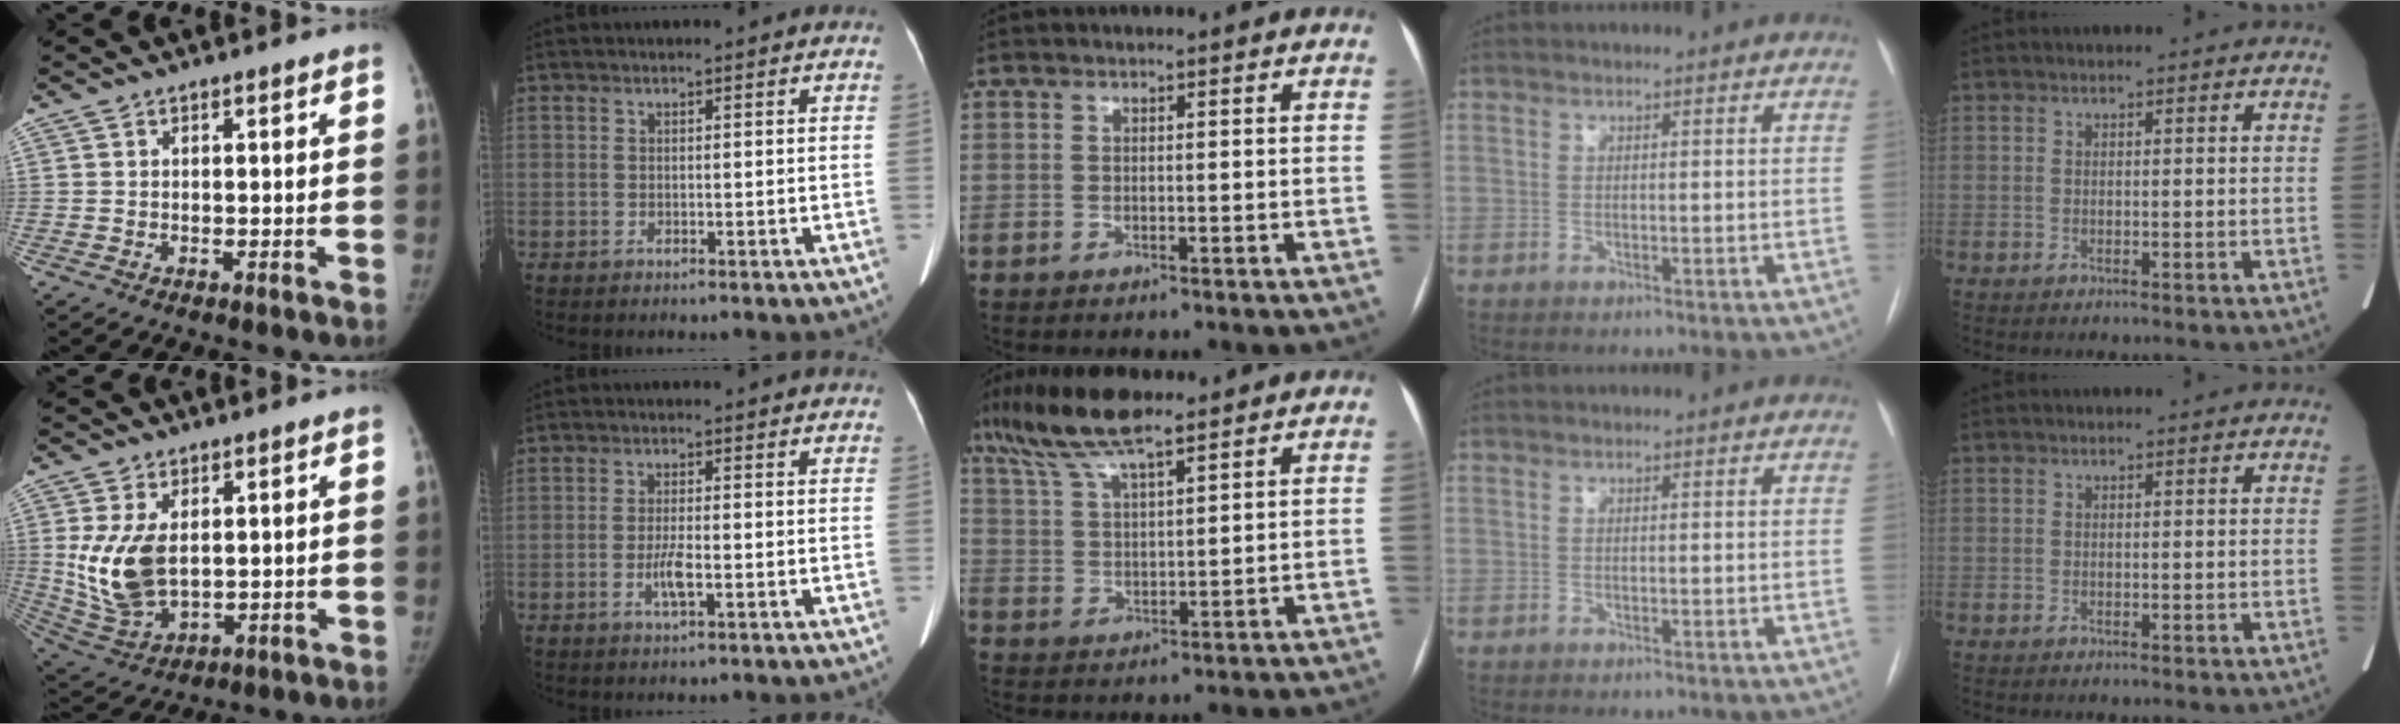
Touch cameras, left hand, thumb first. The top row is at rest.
{"thumb": {"total": 12.5, "force": [1.6, 7.5, 9.9], "torque": [-0.189, -0.015, 0.047]}, "index": {"total": 2.9, "force": [-0.9, 0.4, 2.8], "torque": [-0.058, -0.003, -0.016]}, "middle": {"total": 11.0, "force": [8.4, 1.9, 6.9], "torque": [-0.144, 0.021, 0.158]}}